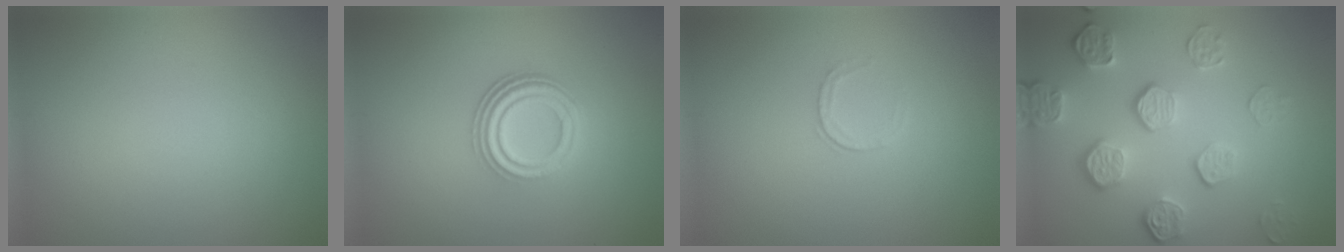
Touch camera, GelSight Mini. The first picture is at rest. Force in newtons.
{"total": 4.4, "press": 3.3, "slide": 2.9}
{"total": 0.7, "press": 0.5, "slide": 0.5}
{"total": 5.4, "press": 3.9, "slide": 3.7}